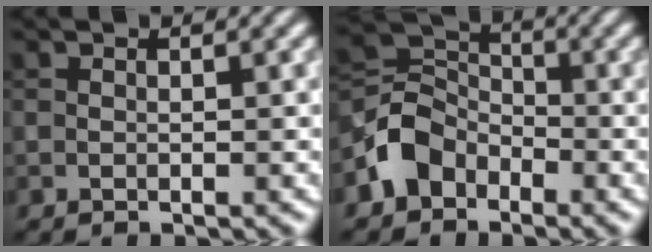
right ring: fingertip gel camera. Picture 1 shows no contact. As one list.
[{"total": 4.3, "force": [-2.5, 3.3, 1.3], "torque": [-0.024, 0.009, -0.060]}]